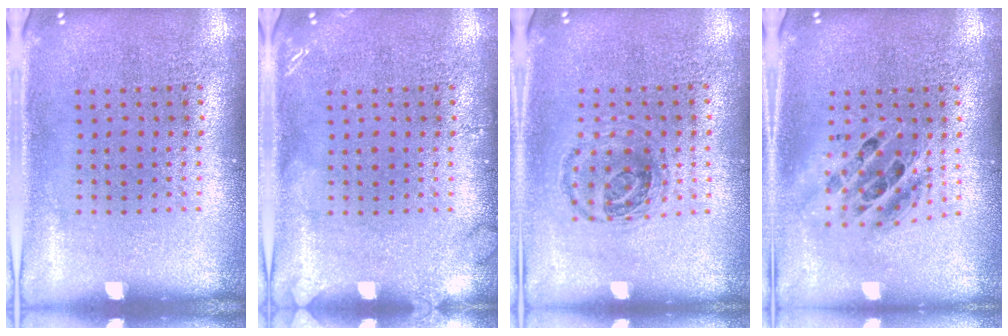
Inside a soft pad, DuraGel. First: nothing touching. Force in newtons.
{"total": 1.3, "press": 1.3, "slide": 0.2}
{"total": 0.9, "press": 0.8, "slide": 0.4}
{"total": 1.7, "press": 1.4, "slide": 1.0}